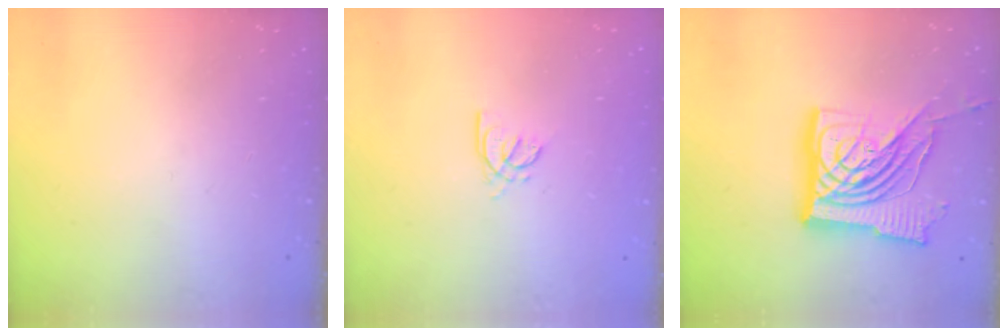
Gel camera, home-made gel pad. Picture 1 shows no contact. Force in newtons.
{"total": 2.4, "press": 2.4, "slide": 0.6}
{"total": 26.7, "press": 26.5, "slide": 3.2}